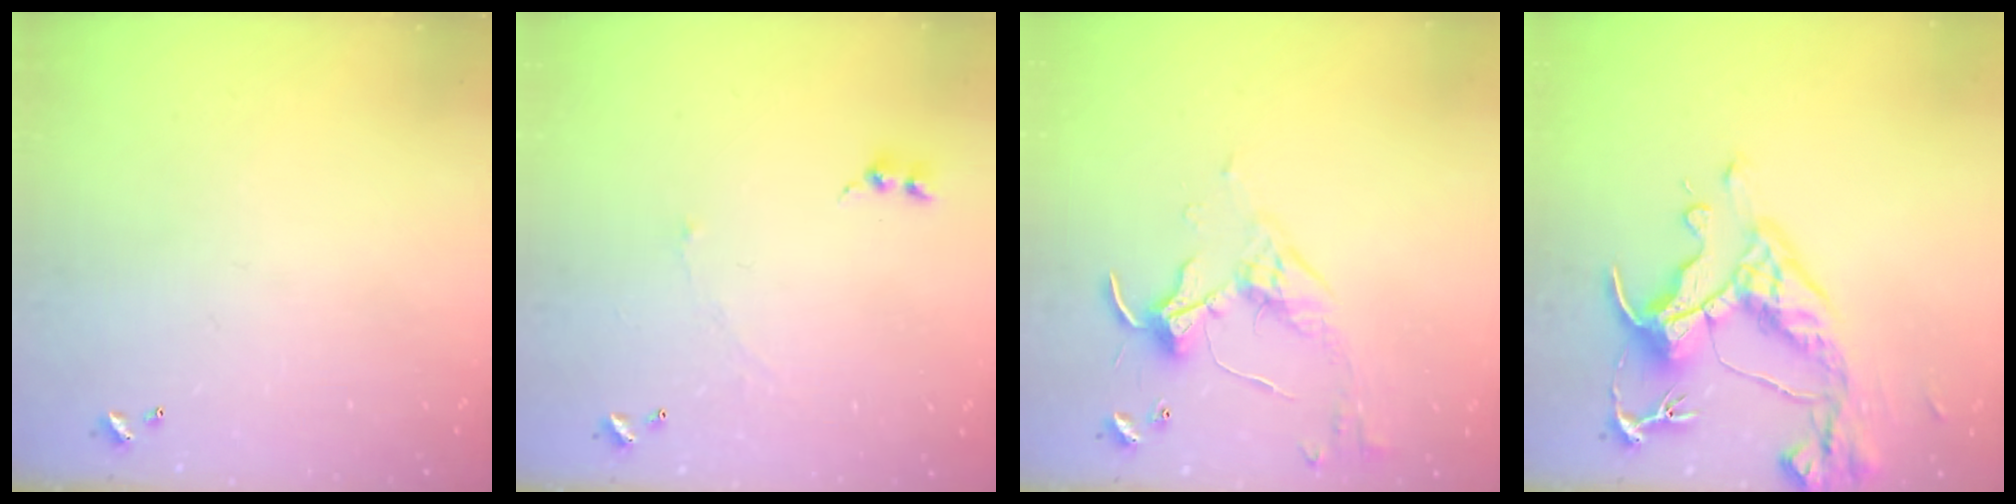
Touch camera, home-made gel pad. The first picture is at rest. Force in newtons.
{"total": 2.0, "press": 1.9, "slide": 0.7}
{"total": 3.3, "press": 3.2, "slide": 0.7}
{"total": 9.1, "press": 9.0, "slide": 1.6}